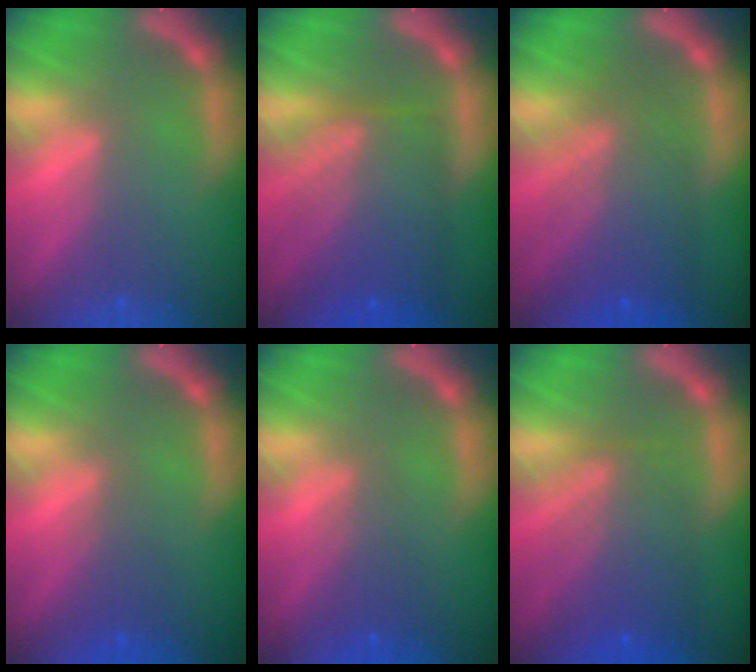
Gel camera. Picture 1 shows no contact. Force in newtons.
{"total": 8.6}
{"total": 7.5}
{"total": 2.0}
{"total": 2.5}
{"total": 6.5}